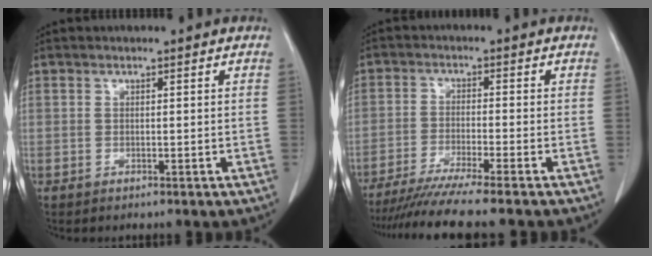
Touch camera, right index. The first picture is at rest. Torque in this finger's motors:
{"motor_torque": [1.10, -1.05, 0.52, 0.13]}